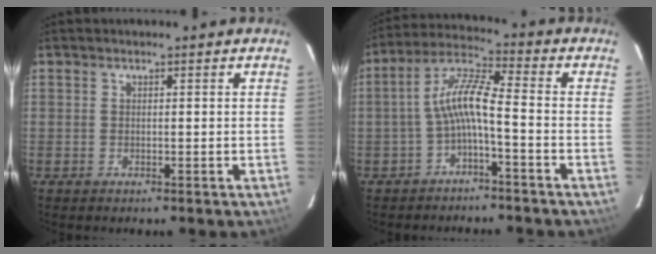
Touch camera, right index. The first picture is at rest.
{"total": 7.2, "force": [-2.5, 0.9, 6.7], "torque": [-0.158, 0.020, -0.048]}